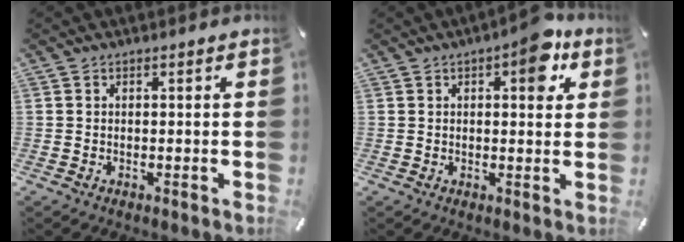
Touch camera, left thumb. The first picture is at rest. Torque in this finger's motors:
{"motor_torque": [1.68, 1.57, 1.05, -0.88, 0.29]}